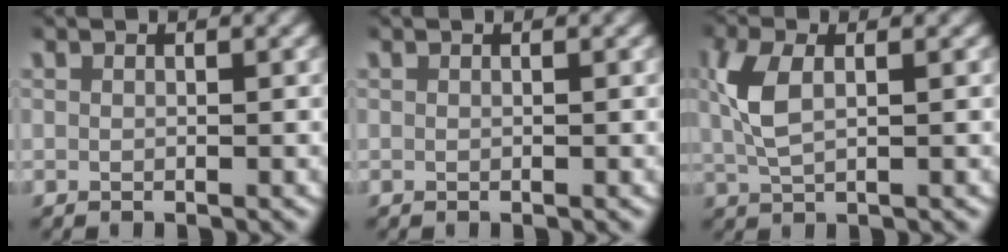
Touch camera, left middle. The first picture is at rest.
{"total": 0.0}
{"total": 3.5, "force": [0.7, 1.6, 3.1], "torque": [-0.080, 0.001, 0.015]}